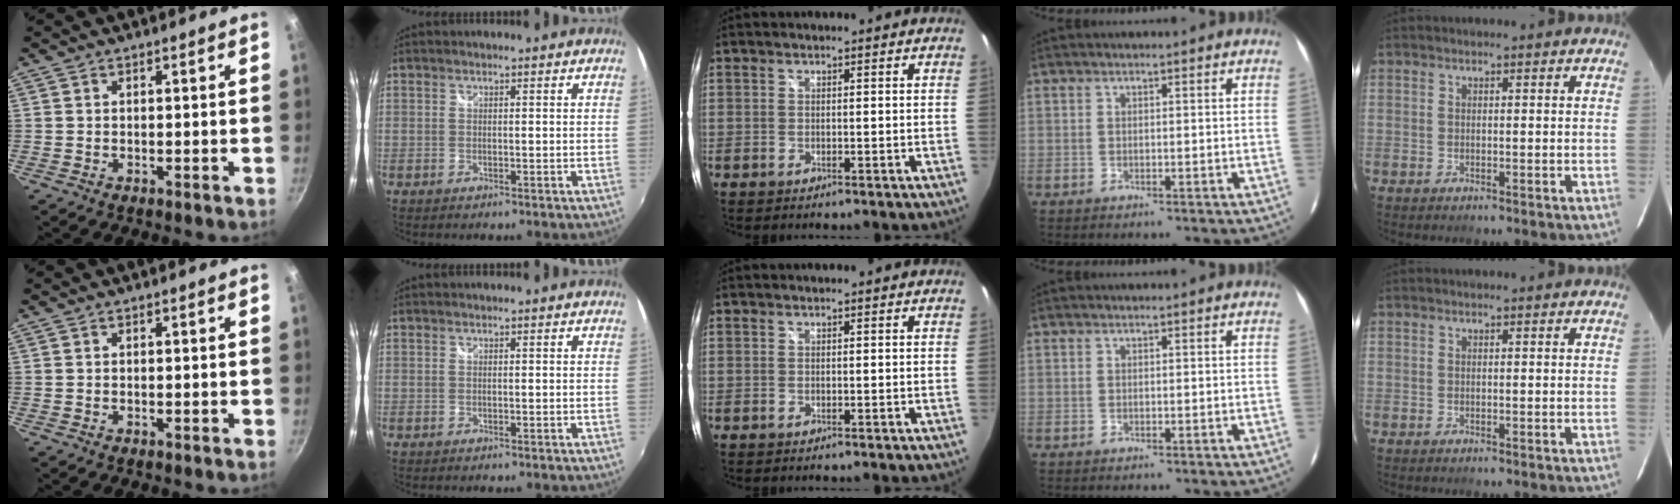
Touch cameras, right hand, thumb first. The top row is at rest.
{}